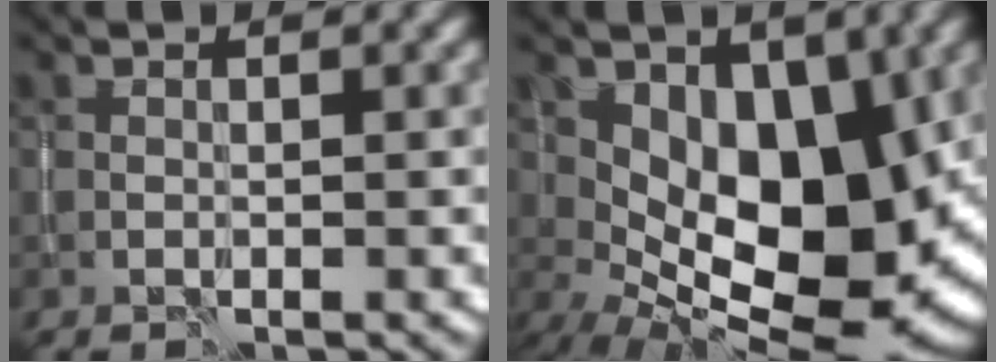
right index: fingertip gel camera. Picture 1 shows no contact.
{"total": 12.0, "force": [1.3, 6.8, 9.7], "torque": [-0.139, -0.021, 0.025]}